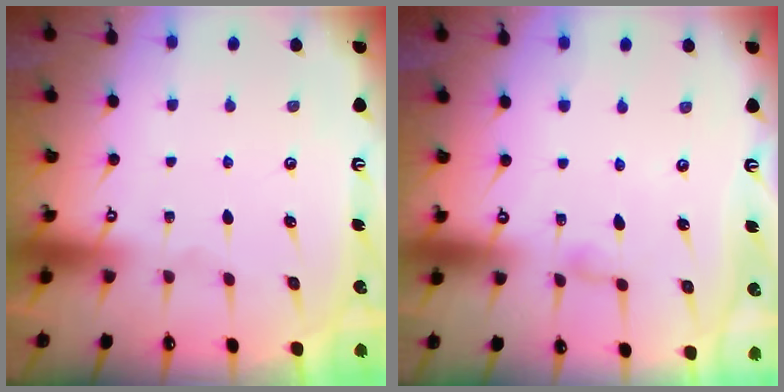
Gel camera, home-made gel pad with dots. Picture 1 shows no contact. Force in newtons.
{"total": 4.2, "press": 4.2, "slide": 0.4}